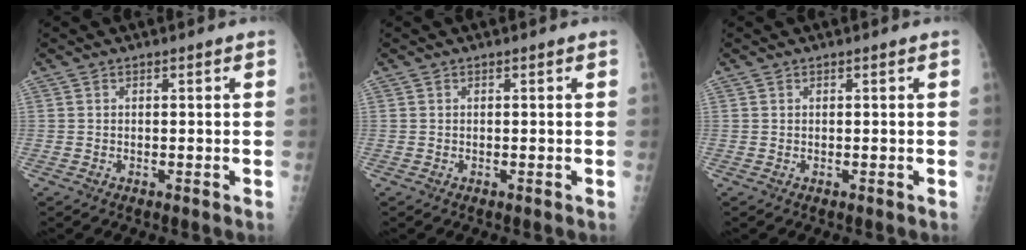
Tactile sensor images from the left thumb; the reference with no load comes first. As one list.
[{"total": 0.0}, {"total": 0.0}]